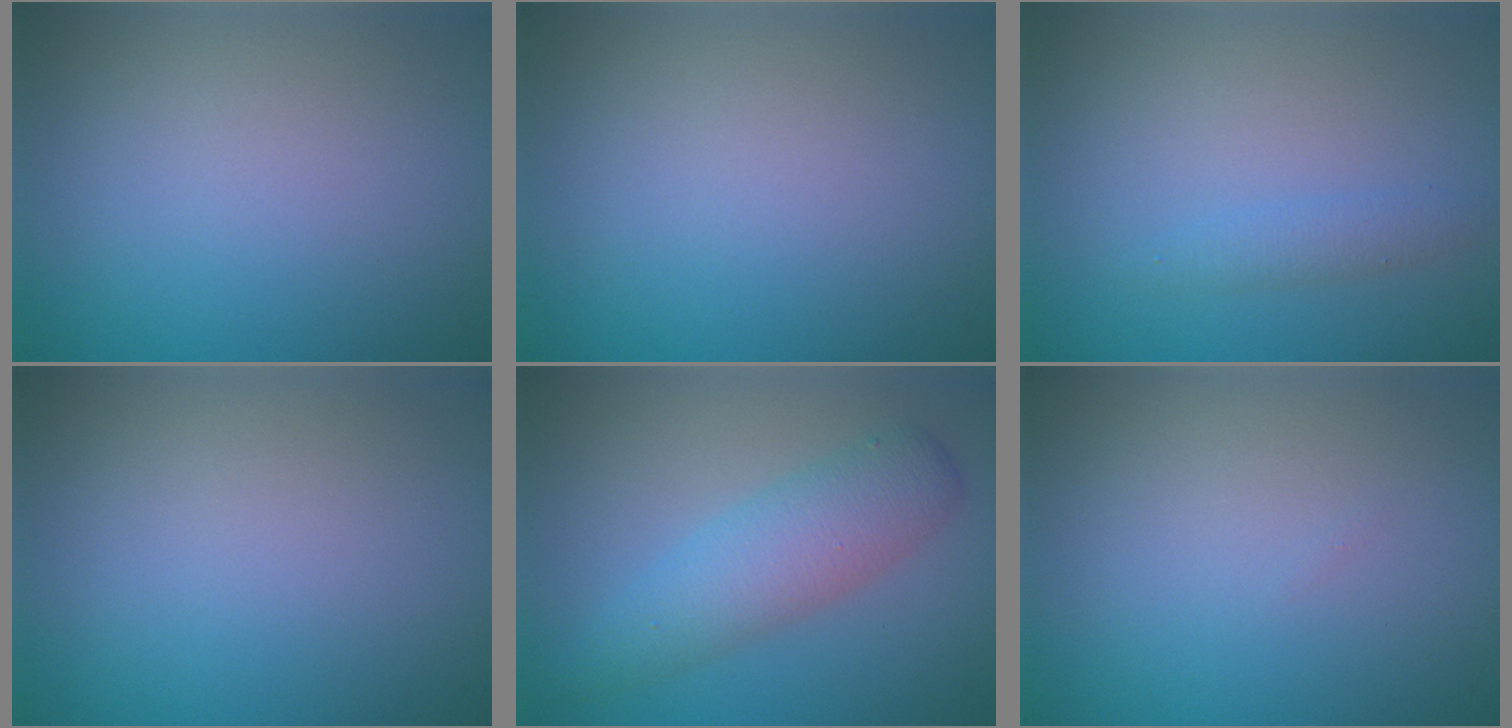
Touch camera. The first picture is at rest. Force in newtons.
{"total": 0.0}
{"total": 1.3, "press": 1.3, "slide": 0.1}
{"total": 0.0}
{"total": 4.7, "press": 4.7, "slide": 0.2}
{"total": 0.0}